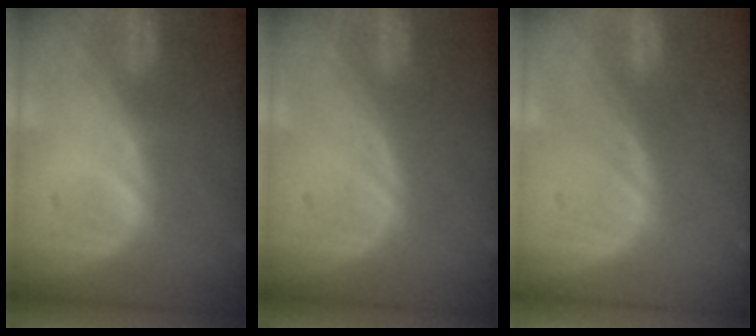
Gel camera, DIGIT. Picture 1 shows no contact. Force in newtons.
{"total": 0.0}
{"total": 0.0}